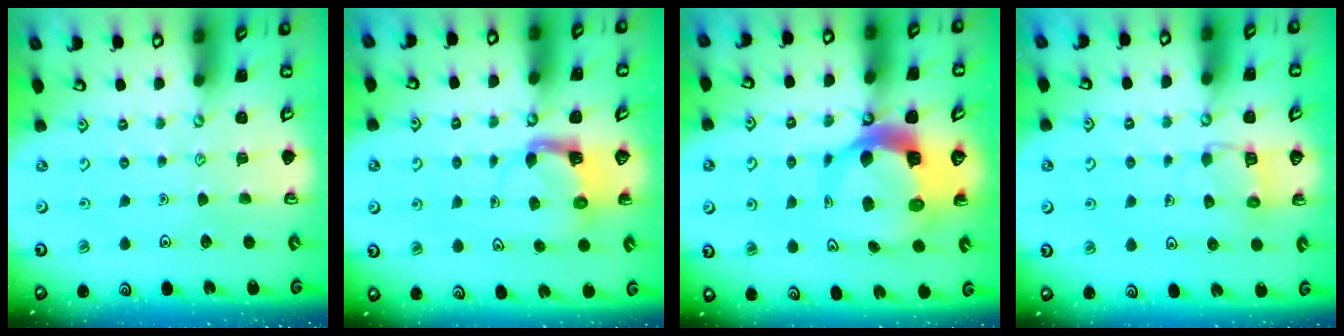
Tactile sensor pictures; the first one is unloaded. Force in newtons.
{"total": 4.0, "press": 3.9, "slide": 0.7}
{"total": 10.9, "press": 10.7, "slide": 1.7}
{"total": 7.2, "press": 7.1, "slide": 0.4}